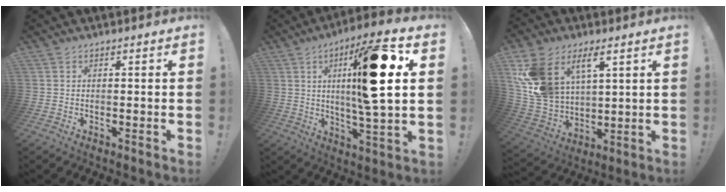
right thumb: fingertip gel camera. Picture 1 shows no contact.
{"total": 19.2, "force": [4.4, 3.4, 18.4], "torque": [-0.292, -0.008, 0.045]}
{"total": 15.1, "force": [7.7, 9.7, 8.6], "torque": [-0.188, -0.041, 0.149]}